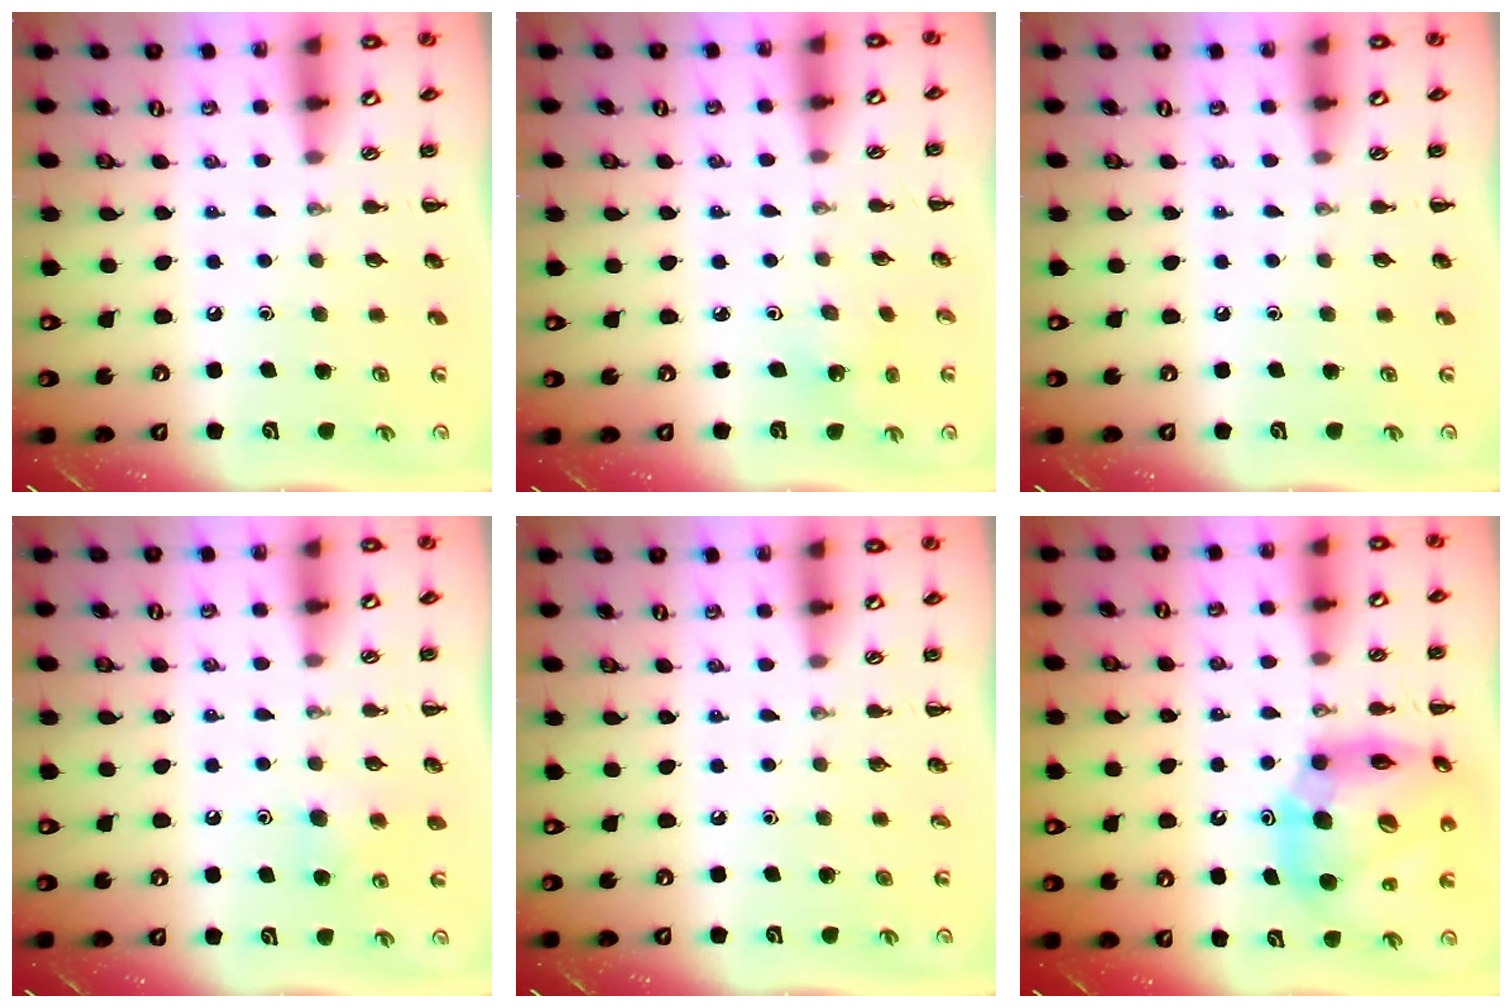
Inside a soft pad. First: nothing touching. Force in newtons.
{"total": 1.6, "press": 1.5, "slide": 0.6}
{"total": 0.0}
{"total": 5.2, "press": 5.0, "slide": 1.3}
{"total": 0.0}
{"total": 17.5, "press": 16.7, "slide": 5.1}